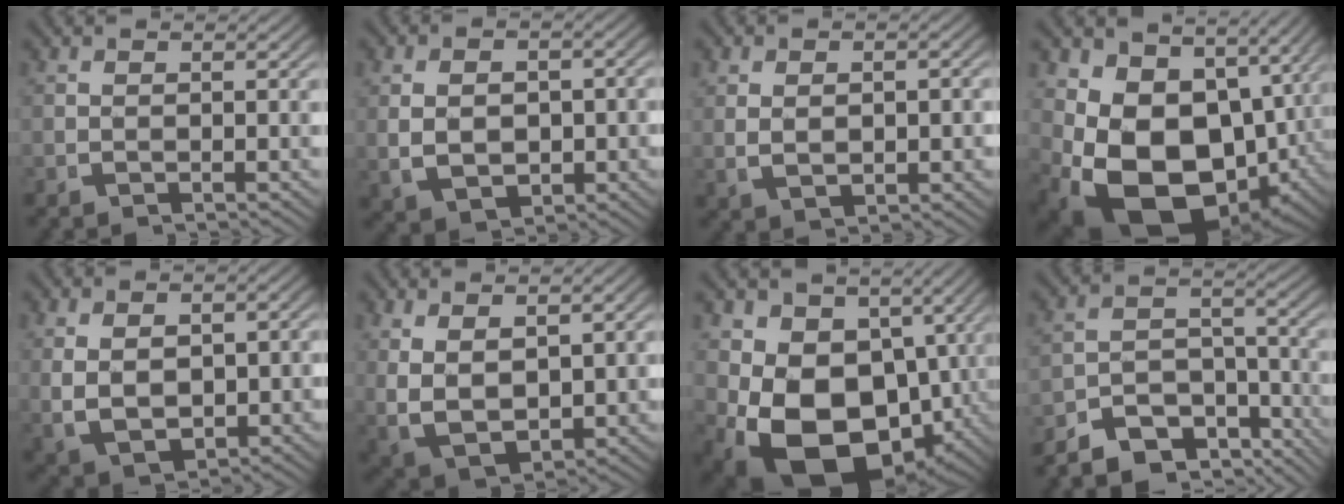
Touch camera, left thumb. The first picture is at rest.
{"total": 5.8, "force": [-0.6, 4.2, 3.9], "torque": [-0.081, -0.026, 0.009]}
{"total": 2.9, "force": [0.1, 1.8, 2.3], "torque": [-0.046, -0.013, 0.018]}
{"total": 16.7, "force": [-2.5, 11.7, 11.7], "torque": [-0.248, -0.081, -0.006]}
{"total": 7.1, "force": [-0.4, 5.1, 4.9], "torque": [-0.116, -0.031, 0.018]}
{"total": 8.6, "force": [-0.3, 6.4, 5.7], "torque": [-0.148, -0.037, 0.018]}
{"total": 16.5, "force": [-3.2, 11.8, 11.0], "torque": [-0.236, -0.085, -0.017]}
{"total": 9.5, "force": [-6.4, 5.6, 4.3], "torque": [-0.079, -0.041, -0.095]}